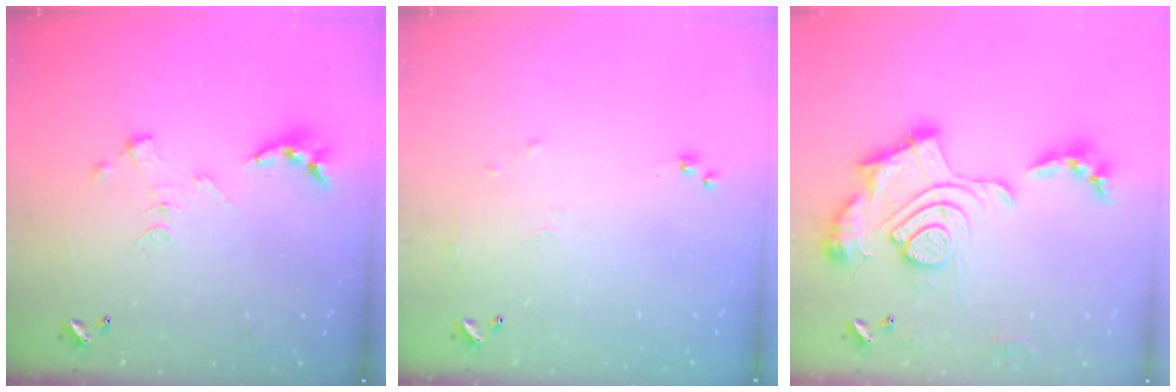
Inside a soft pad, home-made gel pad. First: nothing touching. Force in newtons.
{"total": 6.0, "press": 5.9, "slide": 1.0}
{"total": 2.5, "press": 1.9, "slide": 1.7}